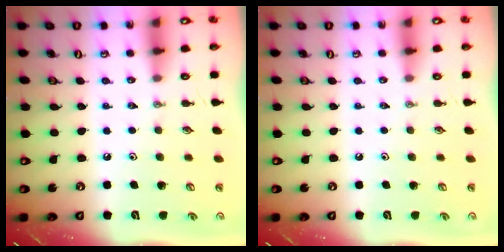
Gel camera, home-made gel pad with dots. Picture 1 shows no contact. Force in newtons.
{"total": 0.0}